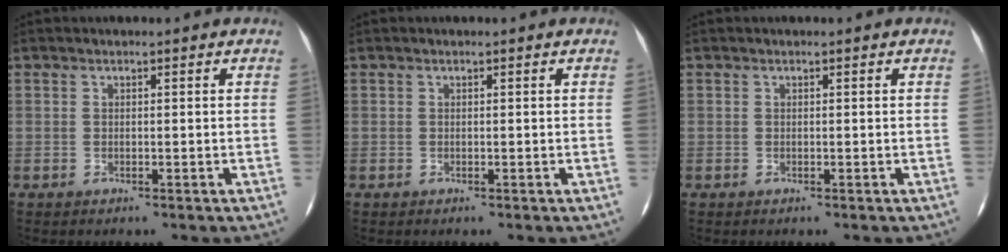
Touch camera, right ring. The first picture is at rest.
{"total": 0.0}
{"total": 0.0}